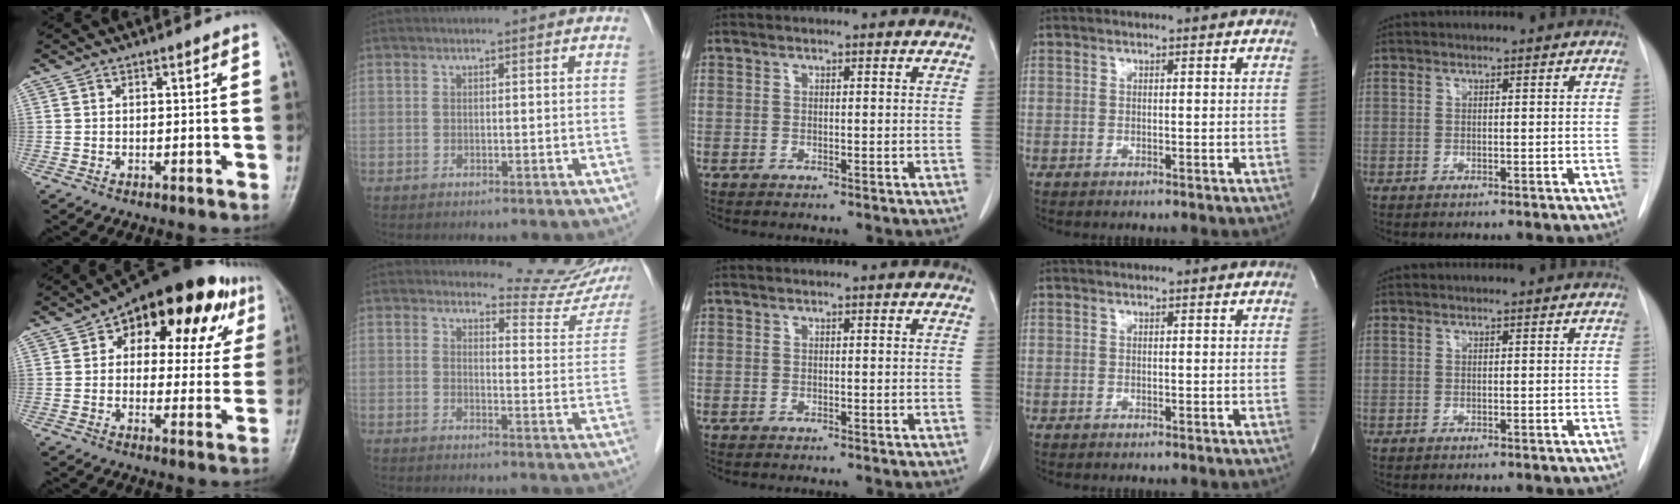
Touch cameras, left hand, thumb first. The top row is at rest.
{"thumb": {"total": 20.4, "force": [9.0, 11.2, 14.6], "torque": [-0.144, 0.008, 0.117]}, "index": {"total": 13.2, "force": [12.8, 2.3, 1.8], "torque": [0.001, -0.076, 0.122]}}